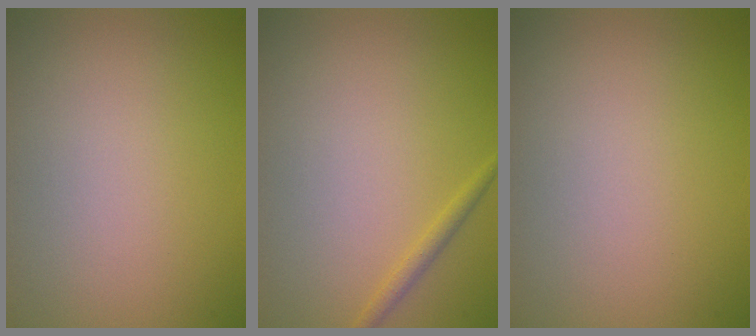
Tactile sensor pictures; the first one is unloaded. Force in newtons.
{"total": 1.1, "press": 1.1, "slide": 0.1}
{"total": 0.0}